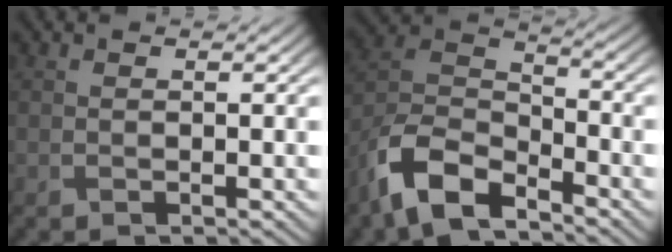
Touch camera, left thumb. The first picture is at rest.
{"total": 11.0, "force": [-7.5, 4.8, 6.4], "torque": [-0.141, -0.009, -0.163]}